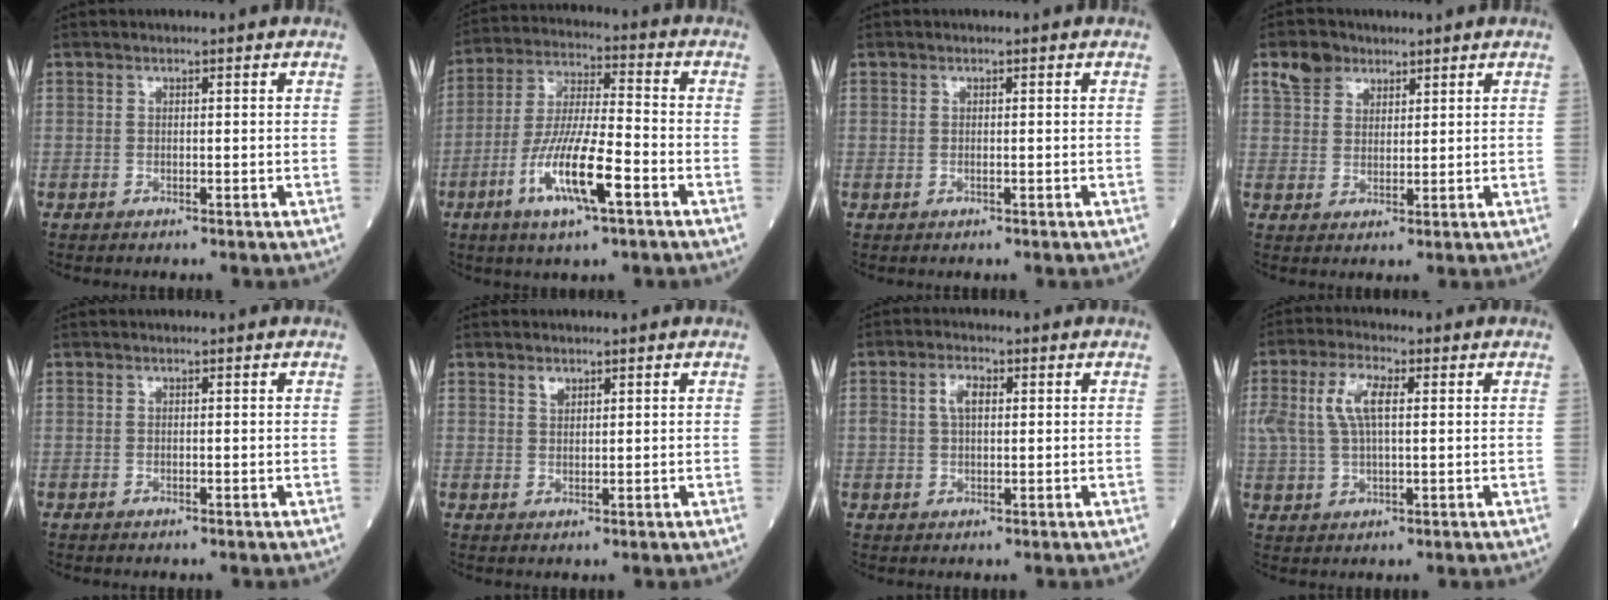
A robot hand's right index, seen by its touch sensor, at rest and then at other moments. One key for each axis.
{"total": 12.6, "fx": -5.2, "fy": 1.8, "fz": 11.4, "tx": -0.220, "ty": -0.010, "tz": -0.097}
{"total": 0.0}
{"total": 4.4, "fx": 2.9, "fy": 3.0, "fz": 1.3, "tx": -0.031, "ty": 0.014, "tz": 0.058}
{"total": 0.0}
{"total": 1.4, "fx": 1.1, "fy": 0.7, "fz": 0.6, "tx": -0.010, "ty": -0.001, "tz": 0.019}
{"total": 3.6, "fx": 1.0, "fy": 2.0, "fz": 2.9, "tx": -0.061, "ty": 0.012, "tz": 0.020}
{"total": 7.3, "fx": 1.9, "fy": 2.8, "fz": 6.4, "tx": -0.149, "ty": 0.016, "tz": 0.039}